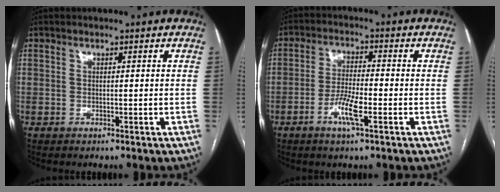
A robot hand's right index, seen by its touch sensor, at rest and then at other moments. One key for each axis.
{"total": 5.8, "fx": -2.5, "fy": 0.8, "fz": 5.2, "tx": -0.102, "ty": -0.004, "tz": -0.048}